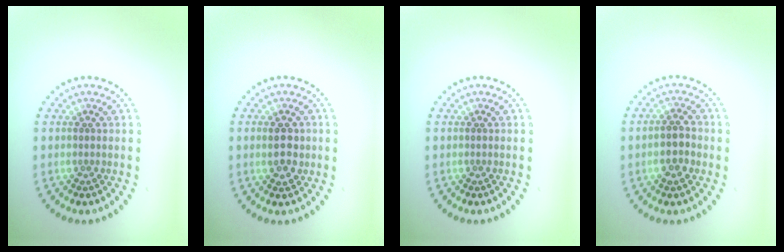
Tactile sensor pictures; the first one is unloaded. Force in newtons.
{"total": 2.5, "press": 2.5, "slide": 0.5}
{"total": 0.0}
{"total": 2.6, "press": 2.5, "slide": 0.3}